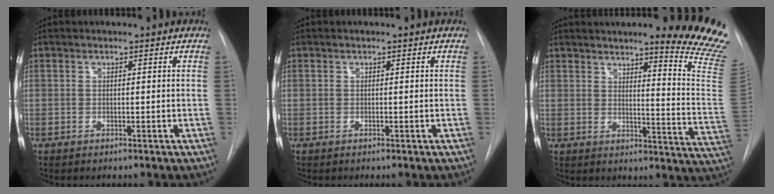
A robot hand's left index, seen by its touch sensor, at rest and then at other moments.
{"total": 0.0}
{"total": 17.2, "force": [14.9, -0.2, 8.6], "torque": [-0.097, -0.122, 0.157]}